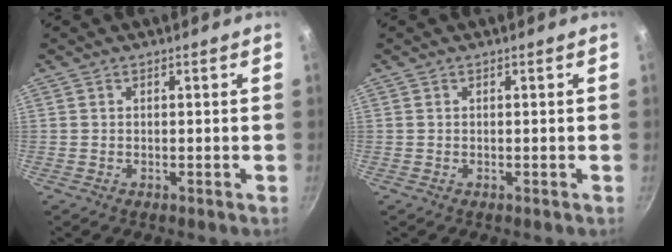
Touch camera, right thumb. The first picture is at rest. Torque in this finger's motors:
{"motor_torque": [-0.05, -0.05, 0.34, 0.33, 0.00]}